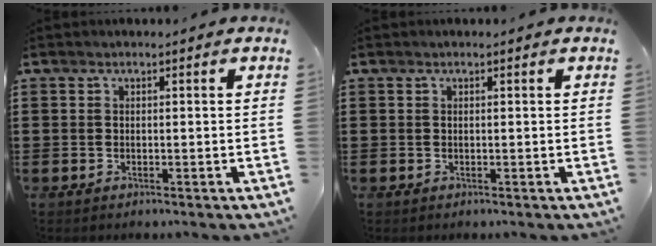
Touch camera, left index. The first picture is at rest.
{"total": 0.0}